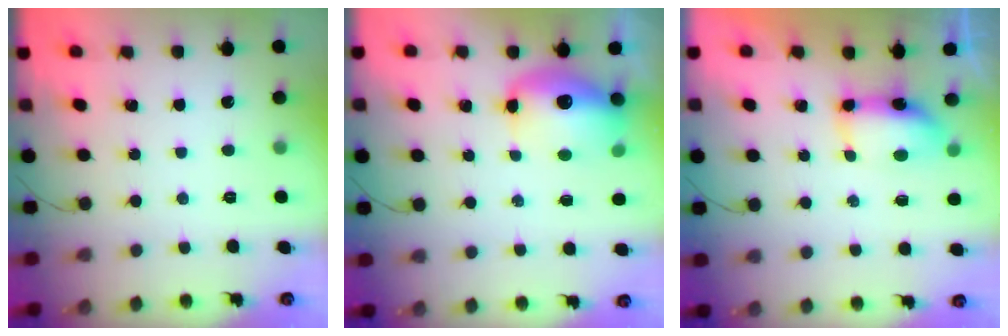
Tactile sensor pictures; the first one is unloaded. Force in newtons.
{"total": 12.0, "press": 11.7, "slide": 2.7}
{"total": 6.9, "press": 6.9, "slide": 0.6}